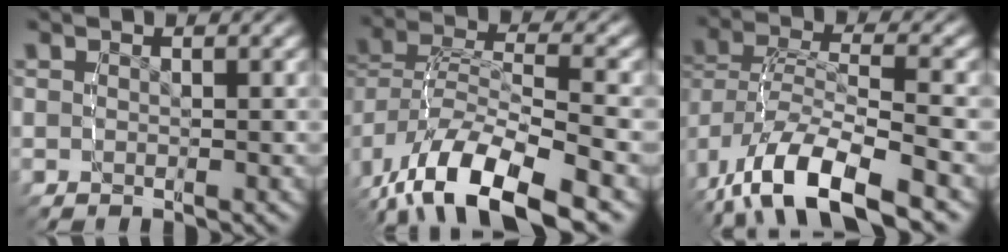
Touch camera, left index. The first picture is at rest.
{"total": 6.3, "force": [-3.7, 2.7, 4.3], "torque": [-0.097, -0.012, -0.048]}
{"total": 5.7, "force": [-3.1, 2.4, 4.2], "torque": [-0.092, -0.012, -0.039]}